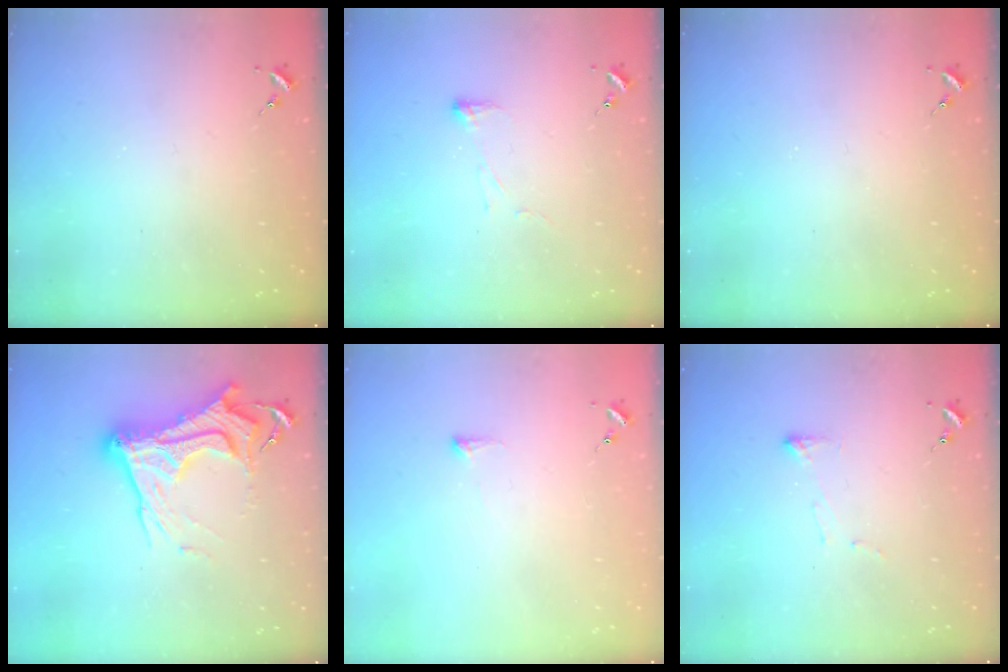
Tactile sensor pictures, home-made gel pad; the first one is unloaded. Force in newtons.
{"total": 3.3, "press": 3.3, "slide": 0.7}
{"total": 0.0}
{"total": 19.9, "press": 19.8, "slide": 1.9}
{"total": 4.2, "press": 4.1, "slide": 1.0}
{"total": 4.6, "press": 4.6, "slide": 0.4}